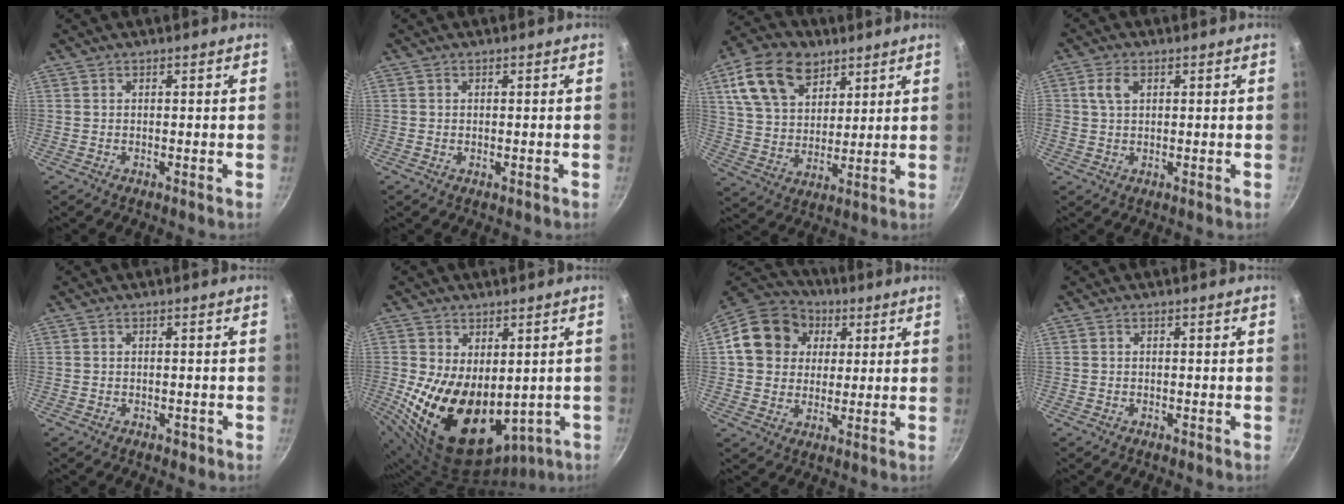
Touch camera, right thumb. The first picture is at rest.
{"total": 0.5, "force": [-0.1, 0.2, 0.5], "torque": [-0.004, 0.000, -0.002]}
{"total": 15.9, "force": [8.0, 10.6, 8.9], "torque": [-0.134, -0.015, 0.146]}
{"total": 3.8, "force": [1.2, 2.5, 2.6], "torque": [-0.044, 0.004, 0.022]}
{"total": 1.5, "force": [-0.8, 1.0, 0.8], "torque": [-0.009, 0.008, -0.006]}
{"total": 18.7, "force": [-1.3, 11.8, 14.5], "torque": [-0.237, -0.020, 0.010]}
{"total": 14.6, "force": [3.7, 12.5, 6.7], "torque": [-0.102, 0.018, 0.051]}
{"total": 0.6, "force": [-0.4, 0.4, 0.2], "torque": [-0.004, 0.003, -0.007]}